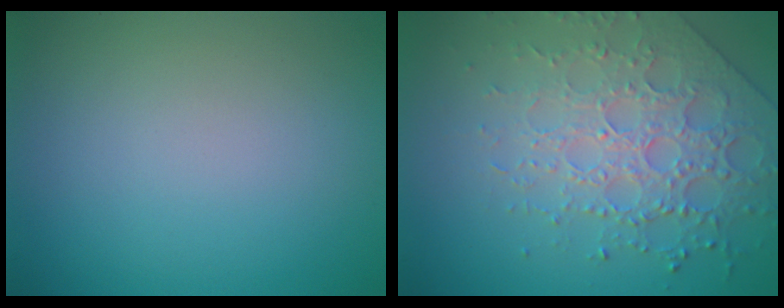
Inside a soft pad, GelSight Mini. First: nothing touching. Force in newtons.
{"total": 4.8, "press": 4.5, "slide": 1.6}